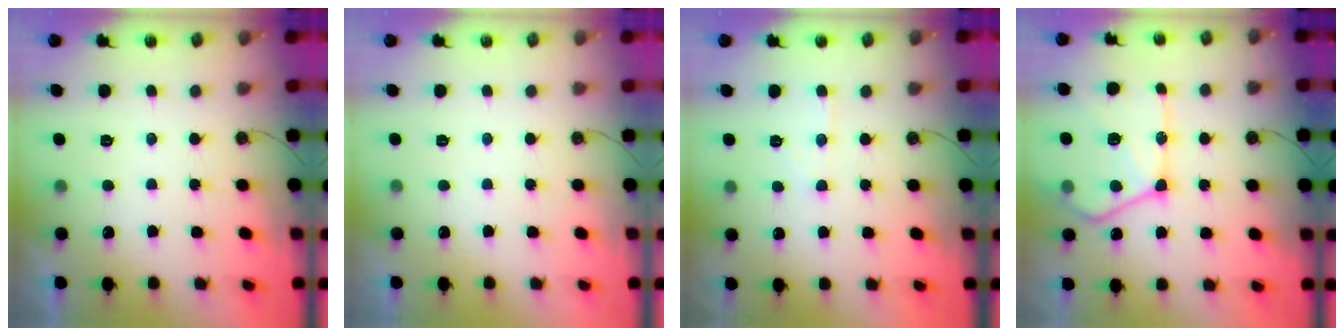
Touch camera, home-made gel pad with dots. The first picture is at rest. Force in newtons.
{"total": 0.0}
{"total": 6.7, "press": 6.7, "slide": 0.7}
{"total": 19.2, "press": 19.1, "slide": 2.2}